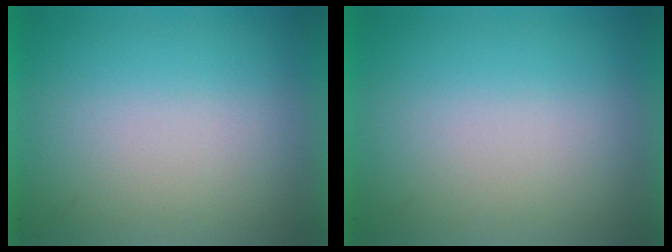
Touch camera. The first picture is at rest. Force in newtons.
{"total": 0.0}